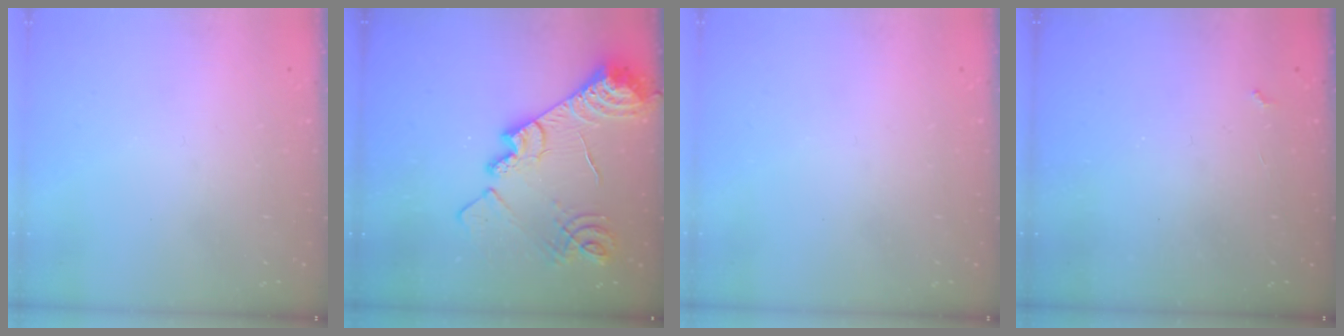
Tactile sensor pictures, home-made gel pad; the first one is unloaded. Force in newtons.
{"total": 18.9, "press": 18.9, "slide": 1.6}
{"total": 0.0}
{"total": 2.6, "press": 2.6, "slide": 0.5}